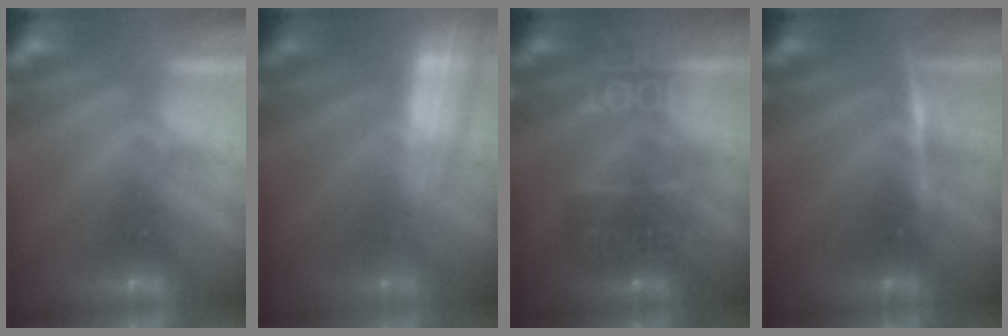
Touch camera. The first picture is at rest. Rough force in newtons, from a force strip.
{"total": 2.6}
{"total": 8.3}
{"total": 2.9}